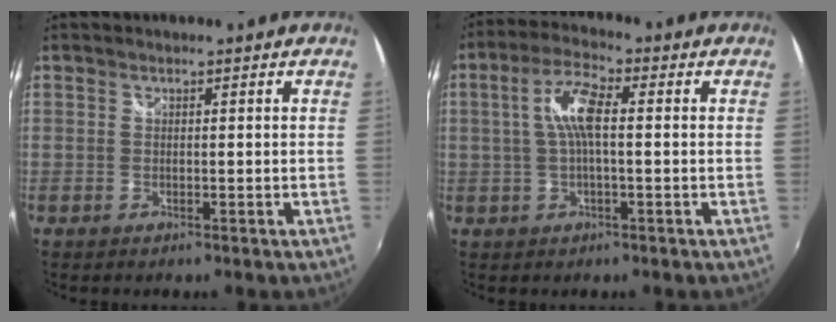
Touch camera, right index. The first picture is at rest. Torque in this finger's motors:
{"motor_torque": [0.58, -0.06, 0.54, 0.13]}